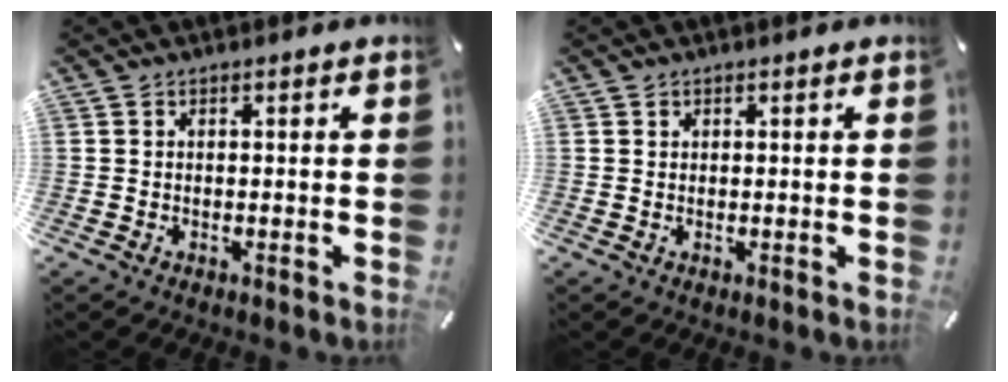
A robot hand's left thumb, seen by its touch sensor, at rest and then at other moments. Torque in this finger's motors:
{"motor_torque": [-0.04, 0.14, -0.08, -0.13, 0.03]}